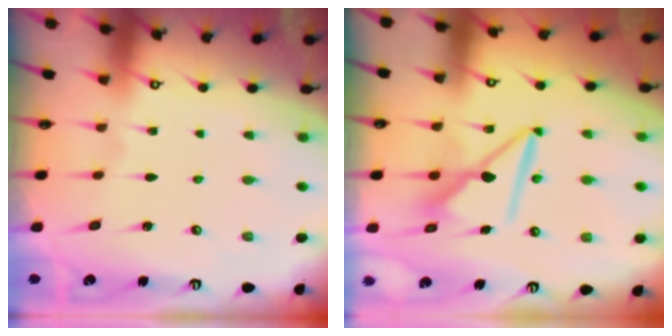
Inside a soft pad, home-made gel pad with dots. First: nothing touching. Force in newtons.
{"total": 8.5, "press": 8.5, "slide": 0.5}